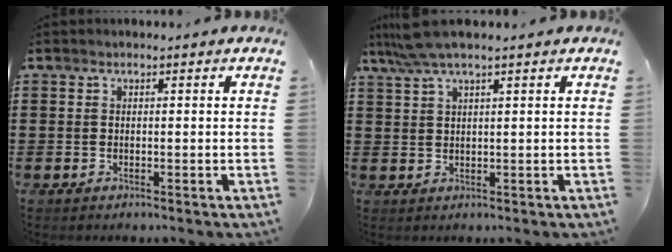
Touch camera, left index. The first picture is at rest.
{"total": 4.4, "force": [3.0, 0.2, 3.2], "torque": [-0.068, 0.003, 0.055]}